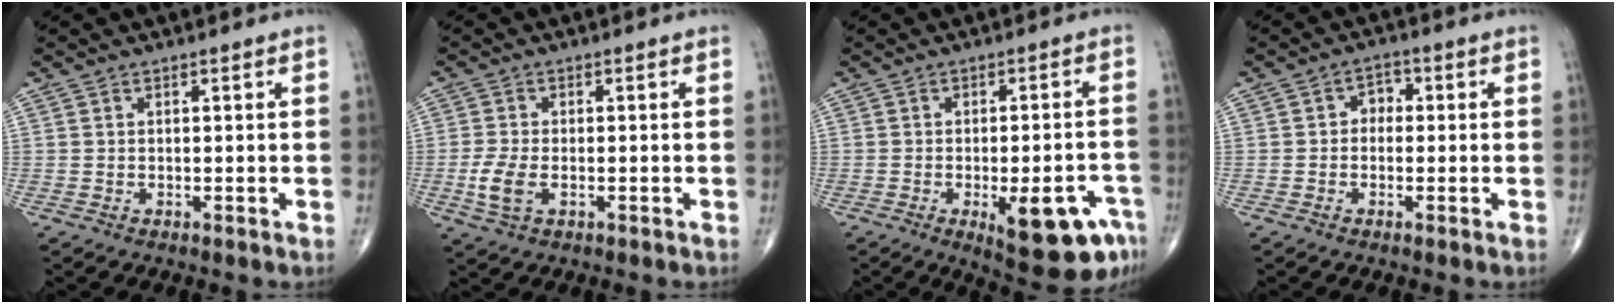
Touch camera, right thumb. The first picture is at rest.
{"total": 4.9, "force": [-1.2, 2.6, 3.9], "torque": [-0.093, -0.003, -0.025]}
{"total": 13.7, "force": [-6.4, 4.5, 11.2], "torque": [-0.105, 0.022, -0.073]}
{"total": 2.9, "force": [-0.2, 2.4, 1.7], "torque": [-0.004, 0.014, -0.015]}